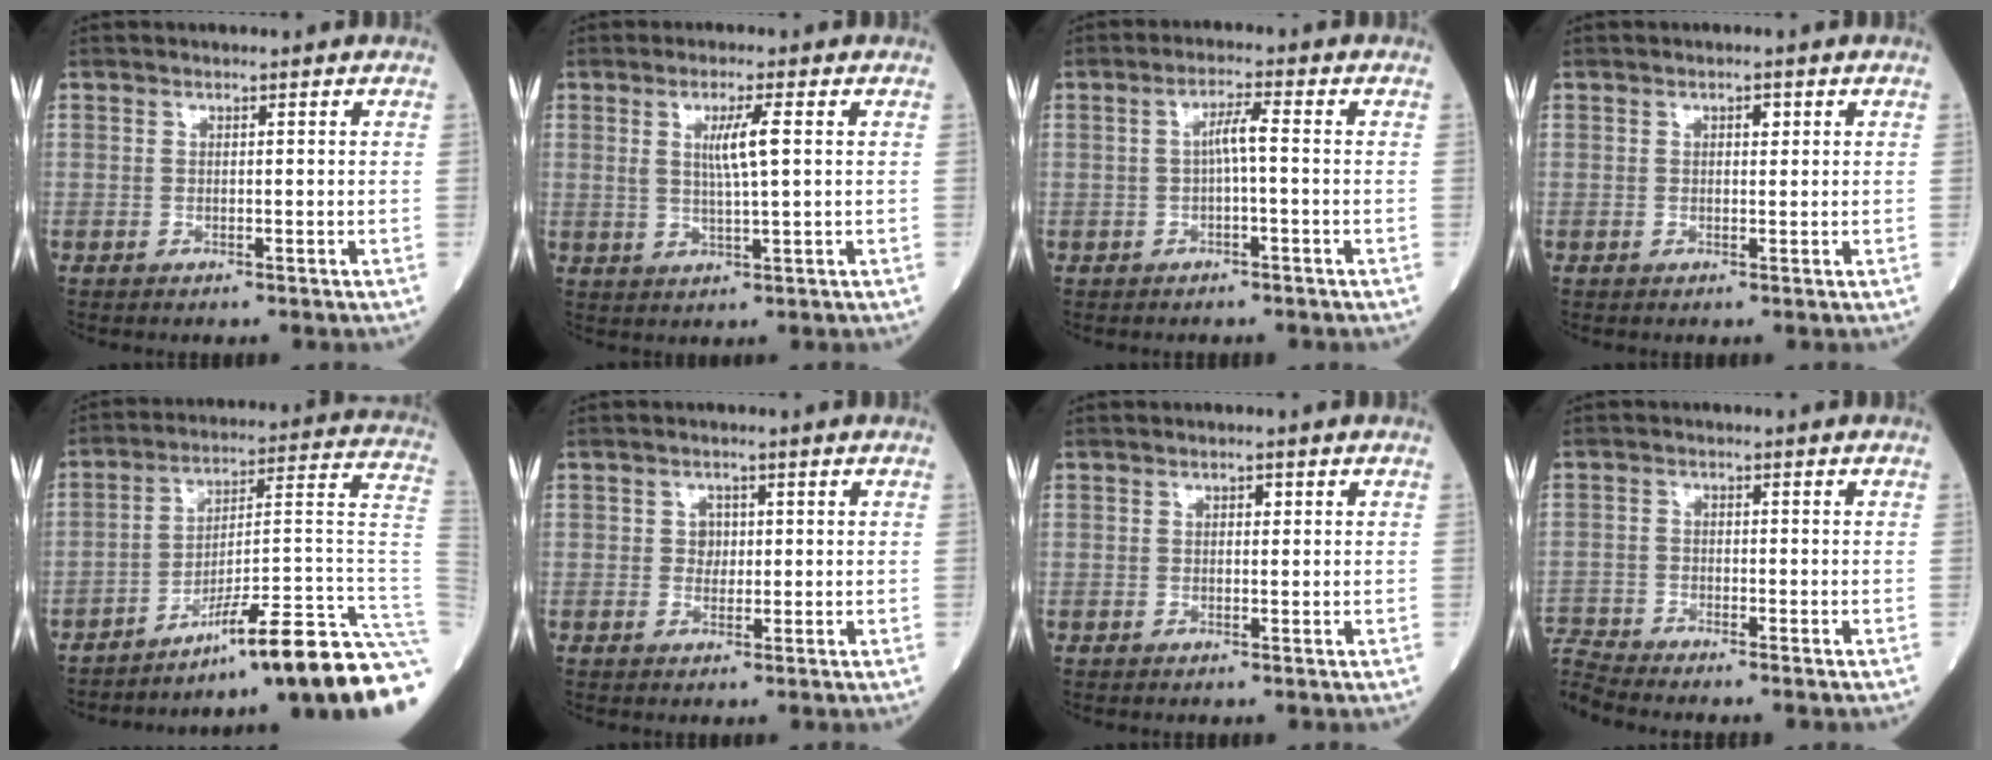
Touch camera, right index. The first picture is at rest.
{"total": 4.5, "force": [1.2, 0.0, 4.4], "torque": [-0.081, -0.003, 0.022]}
{"total": 3.0, "force": [-0.2, 0.2, 3.0], "torque": [-0.052, 0.009, -0.003]}
{"total": 1.2, "force": [0.5, 0.6, 0.9], "torque": [-0.010, 0.001, 0.005]}
{"total": 22.7, "force": [-15.9, -0.7, 16.2], "torque": [-0.123, 0.023, -0.243]}
{"total": 1.8, "force": [0.3, 1.6, 0.9], "torque": [-0.008, 0.001, 0.002]}
{"total": 0.8, "force": [0.3, 0.5, 0.6], "torque": [-0.007, 0.001, 0.003]}
{"total": 5.4, "force": [-5.2, -1.3, 0.0], "torque": [-0.013, -0.003, -0.100]}